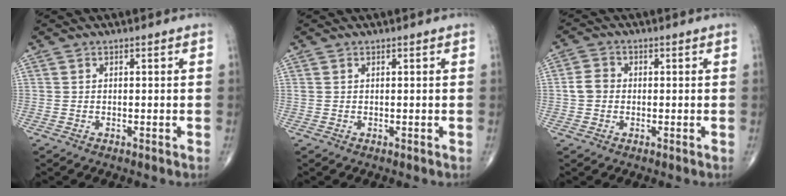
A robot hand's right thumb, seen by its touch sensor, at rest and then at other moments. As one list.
[{"total": 0.0}, {"total": 3.6, "force": [-0.2, 3.0, 1.9], "torque": [-0.031, 0.010, -0.010]}]